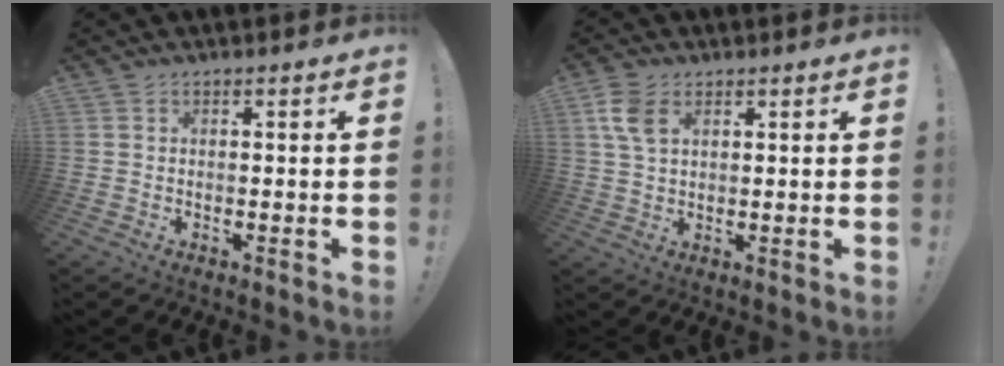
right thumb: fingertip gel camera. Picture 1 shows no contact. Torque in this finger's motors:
{"motor_torque": [0.03, 0.05, 0.16, 0.13, 0.01]}